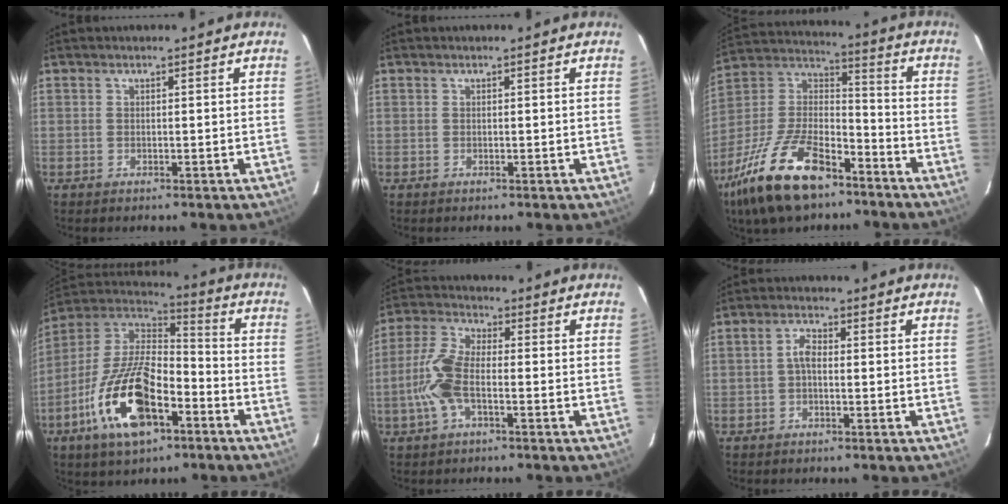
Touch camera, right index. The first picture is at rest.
{"total": 0.0}
{"total": 22.2, "force": [-13.8, 9.8, 14.4], "torque": [-0.304, -0.010, -0.247]}
{"total": 20.6, "force": [-9.2, 9.4, 15.8], "torque": [-0.321, -0.020, -0.169]}
{"total": 9.0, "force": [-2.6, 3.4, 7.9], "torque": [-0.182, 0.008, -0.057]}
{"total": 2.4, "force": [-0.4, 1.2, 2.1], "torque": [-0.043, 0.010, -0.007]}